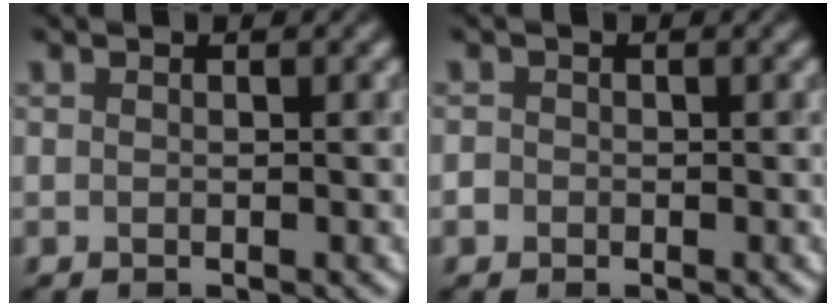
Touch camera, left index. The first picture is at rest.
{"total": 0.9, "force": [-0.3, 0.8, 0.1], "torque": [0.003, -0.004, -0.008]}